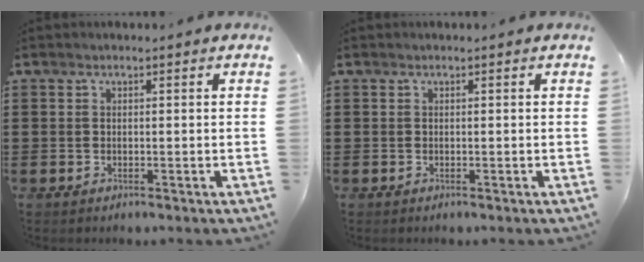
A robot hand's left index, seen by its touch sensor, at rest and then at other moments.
{"total": 0.0}